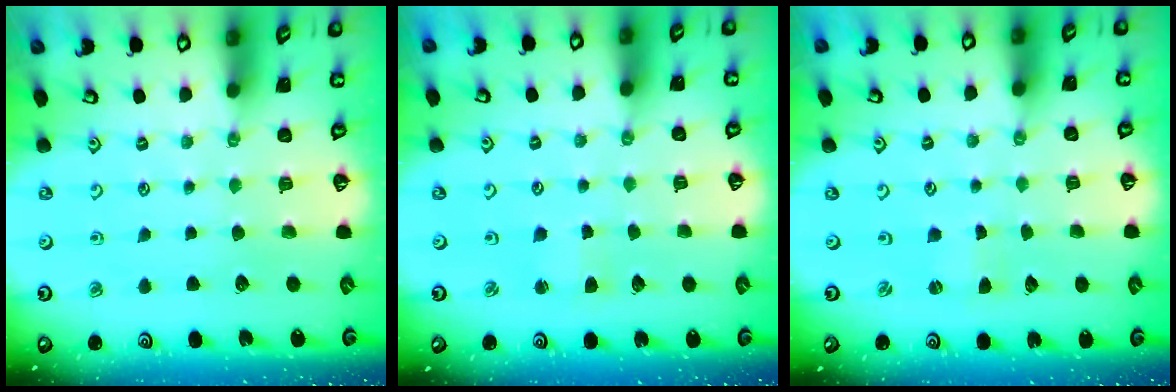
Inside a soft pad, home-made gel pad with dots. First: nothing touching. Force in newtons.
{"total": 2.5, "press": 2.5, "slide": 0.3}
{"total": 0.7, "press": 0.6, "slide": 0.1}